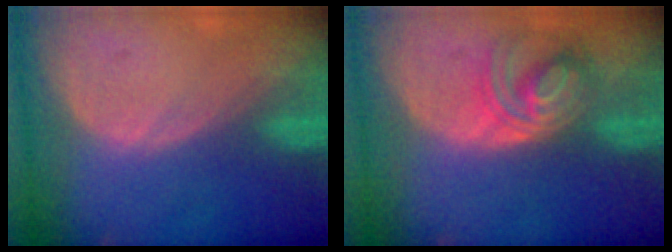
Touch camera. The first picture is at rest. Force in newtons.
{"total": 6.4, "press": 6.3, "slide": 0.7}